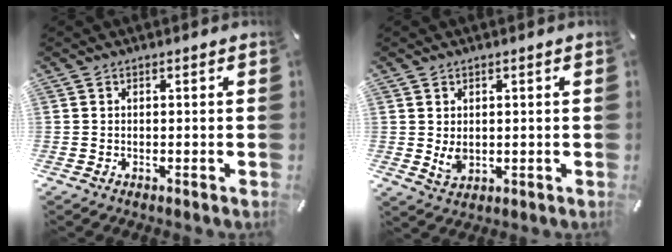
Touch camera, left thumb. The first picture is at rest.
{"total": 3.6, "force": [0.4, 2.8, 2.1], "torque": [-0.044, -0.006, 0.007]}